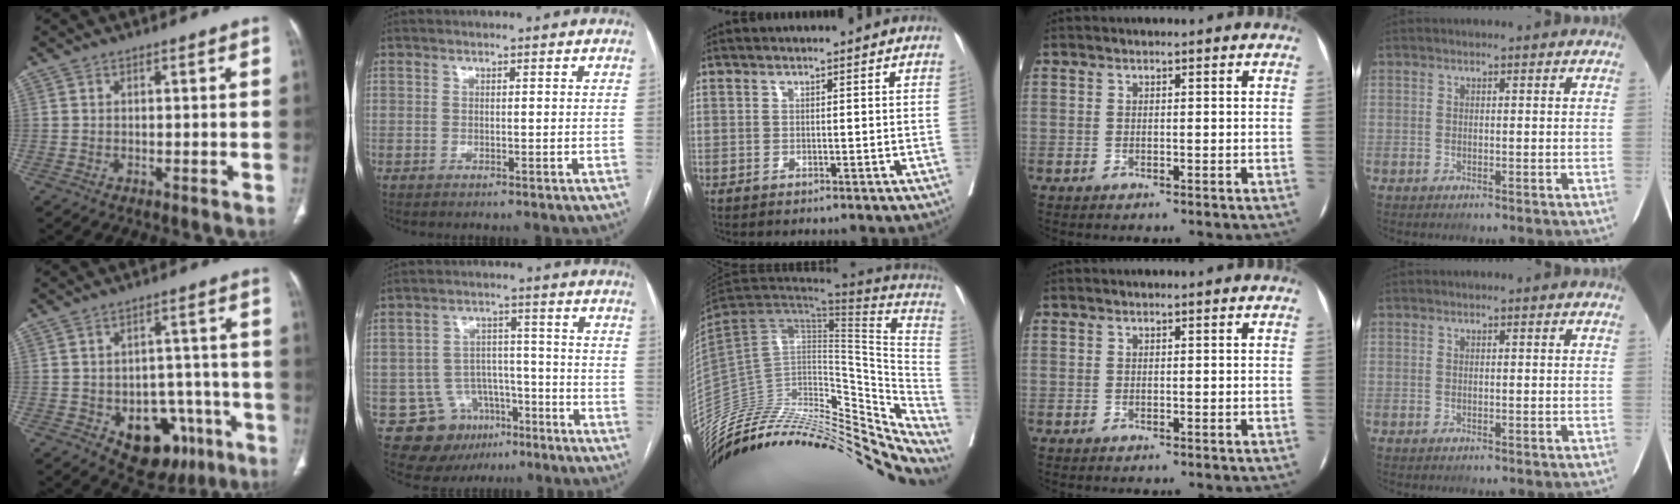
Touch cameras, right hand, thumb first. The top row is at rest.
{"thumb": {"total": 14.8, "force": [-6.4, 9.8, 9.0], "torque": [-0.075, 0.041, -0.074]}, "index": {"total": 10.6, "force": [-5.9, 8.4, 2.6], "torque": [-0.037, 0.037, -0.080]}, "middle": {"total": 38.7, "force": [-31.2, 14.7, 17.4], "torque": [-0.236, -0.002, -0.436]}}